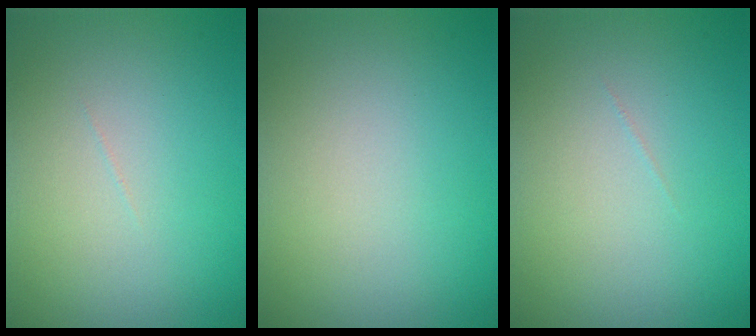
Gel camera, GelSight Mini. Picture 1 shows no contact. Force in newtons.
{"total": 0.0}
{"total": 0.0}